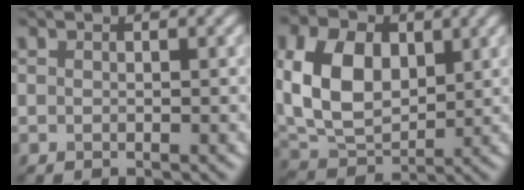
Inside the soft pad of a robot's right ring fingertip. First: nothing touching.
{"total": 9.3, "force": [1.8, 6.2, 6.7], "torque": [-0.157, 0.007, 0.028]}